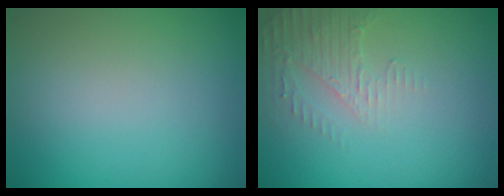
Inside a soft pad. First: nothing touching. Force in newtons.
{"total": 2.6, "press": 2.5, "slide": 0.7}